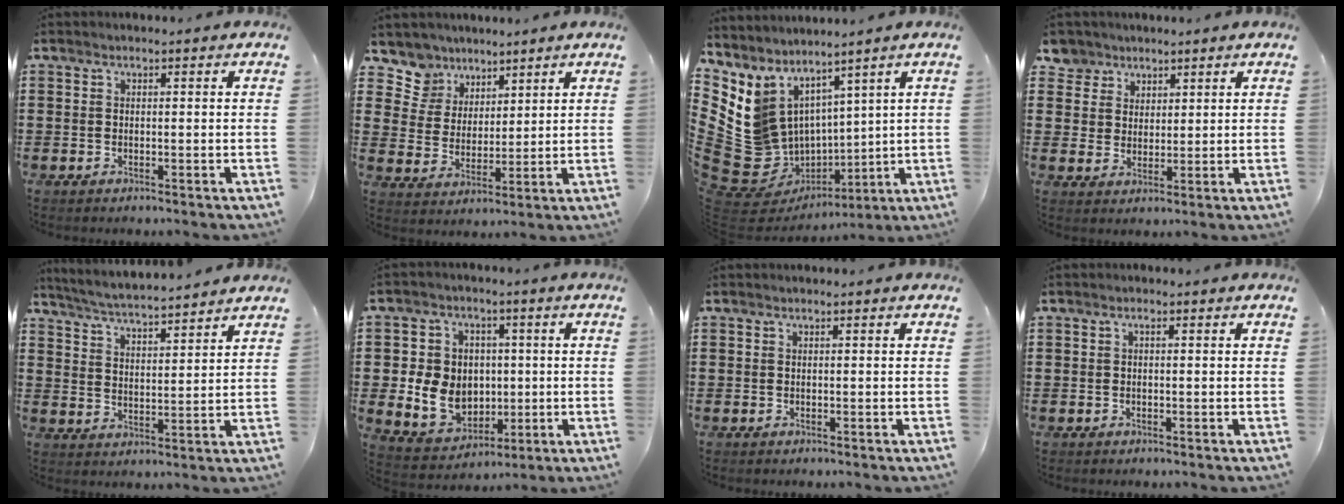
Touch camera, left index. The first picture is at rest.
{"total": 7.0, "force": [5.0, 4.8, 0.6], "torque": [-0.055, -0.017, 0.097]}
{"total": 11.2, "force": [0.9, 10.4, 4.1], "torque": [-0.153, -0.039, 0.030]}
{"total": 4.9, "force": [3.0, 3.8, 0.0], "torque": [-0.019, 0.003, 0.053]}
{"total": 4.6, "force": [4.5, -0.5, 1.0], "torque": [-0.040, -0.031, 0.075]}
{"total": 8.5, "force": [0.0, 7.9, 3.0], "torque": [-0.080, 0.011, 0.005]}
{"total": 0.0}
{"total": 0.5, "force": [-0.1, 0.2, 0.5], "torque": [-0.010, -0.001, -0.001]}